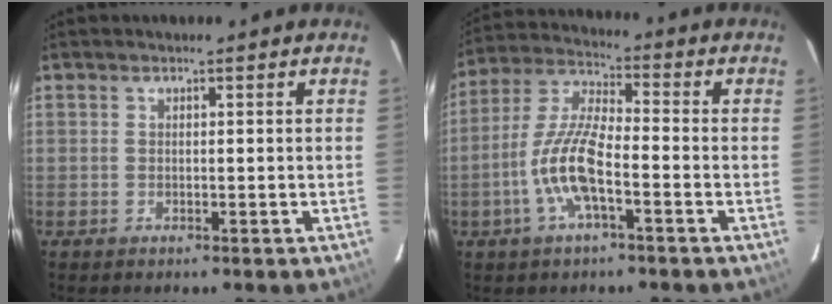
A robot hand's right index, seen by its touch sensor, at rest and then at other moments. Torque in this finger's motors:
{"motor_torque": [1.74, -0.40, 0.85, 0.11]}